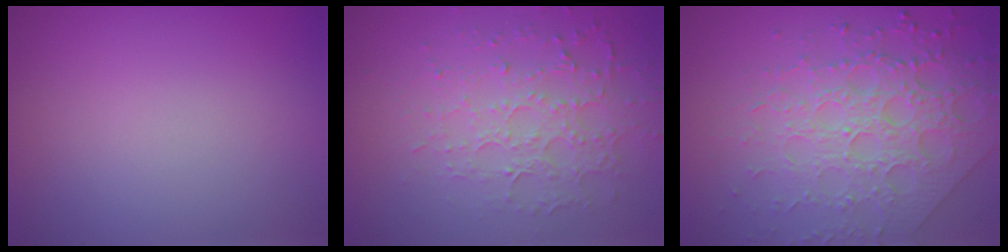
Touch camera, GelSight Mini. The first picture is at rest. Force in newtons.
{"total": 5.0, "press": 3.5, "slide": 3.5}
{"total": 6.2, "press": 5.2, "slide": 3.3}